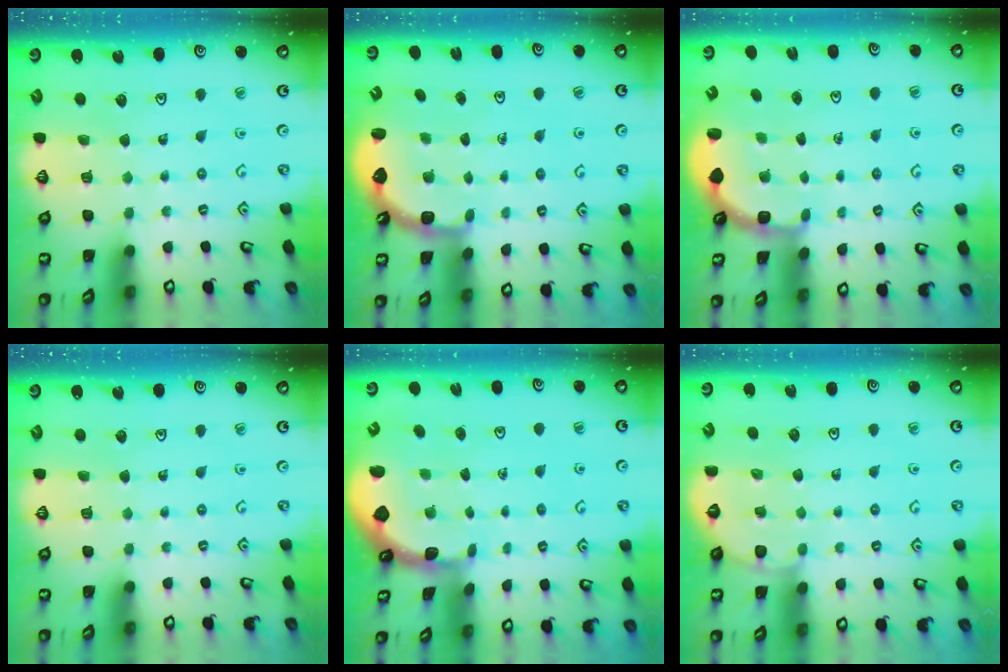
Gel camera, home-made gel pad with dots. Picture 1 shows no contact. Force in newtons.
{"total": 2.6, "press": 2.2, "slide": 1.4}
{"total": 2.8, "press": 2.3, "slide": 1.7}
{"total": 0.0}
{"total": 1.0, "press": 1.0, "slide": 0.1}
{"total": 4.0, "press": 4.0, "slide": 0.4}